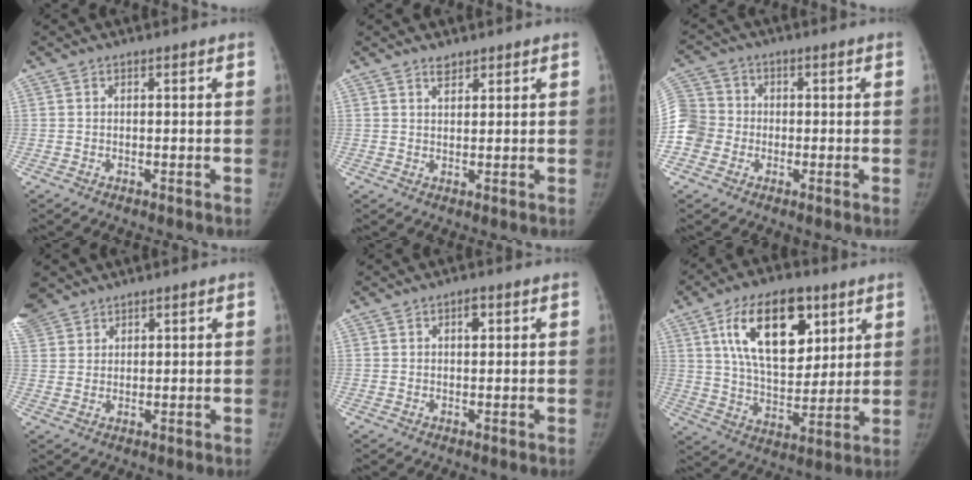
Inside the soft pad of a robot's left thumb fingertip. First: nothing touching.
{"total": 1.9, "force": [1.6, 0.9, 0.6], "torque": [0.004, -0.012, 0.025]}
{"total": 10.1, "force": [-2.1, 9.3, 3.4], "torque": [-0.068, 0.029, -0.042]}
{"total": 8.1, "force": [5.9, 5.3, 1.9], "torque": [-0.047, 0.007, 0.128]}
{"total": 1.7, "force": [0.8, 1.0, 1.2], "torque": [-0.005, 0.000, 0.009]}
{"total": 18.9, "force": [8.2, 10.1, 13.7], "torque": [-0.179, -0.034, 0.146]}